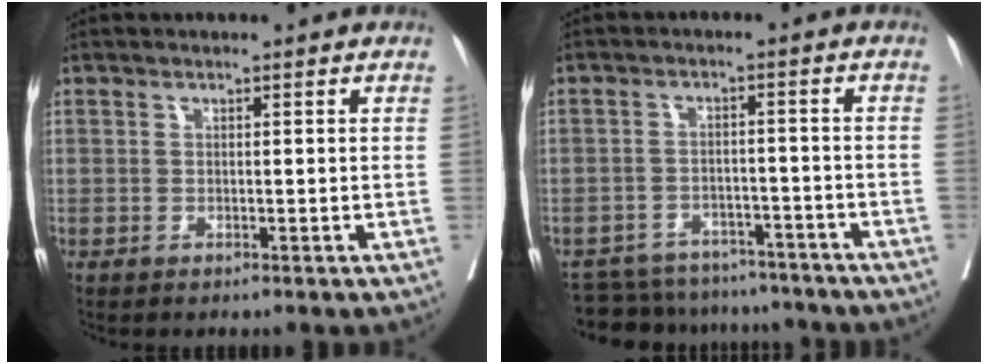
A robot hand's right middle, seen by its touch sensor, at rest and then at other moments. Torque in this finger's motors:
{"motor_torque": [-0.64, -0.55, -0.05, -0.02]}